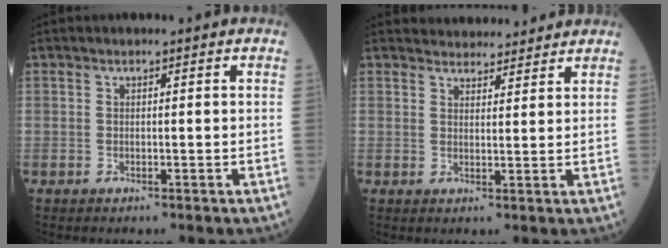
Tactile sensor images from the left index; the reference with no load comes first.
{"total": 6.8, "force": [6.4, 1.8, 0.8], "torque": [0.000, 0.009, 0.076]}